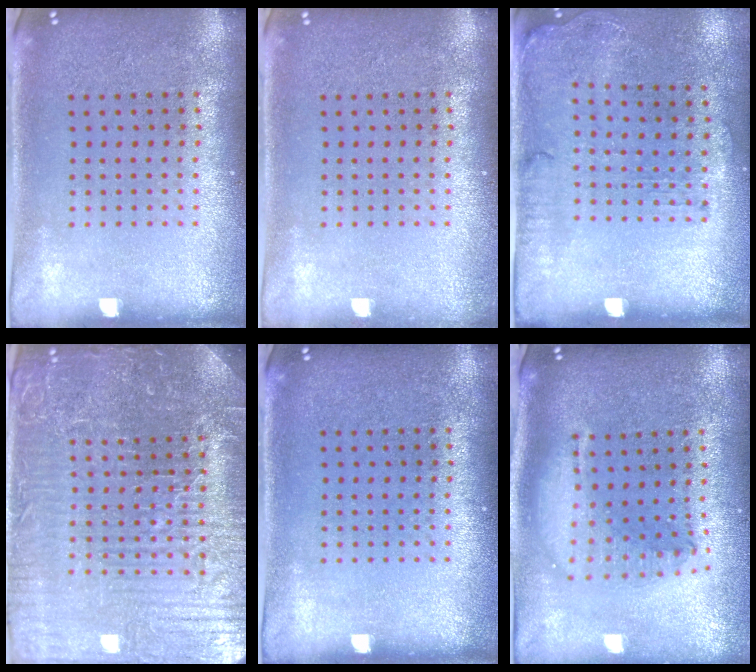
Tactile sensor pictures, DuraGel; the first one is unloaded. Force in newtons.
{"total": 0.5, "press": 0.5, "slide": 0.1}
{"total": 1.6, "press": 1.3, "slide": 1.0}
{"total": 6.0, "press": 5.5, "slide": 2.4}
{"total": 0.0}
{"total": 2.0, "press": 1.6, "slide": 1.2}